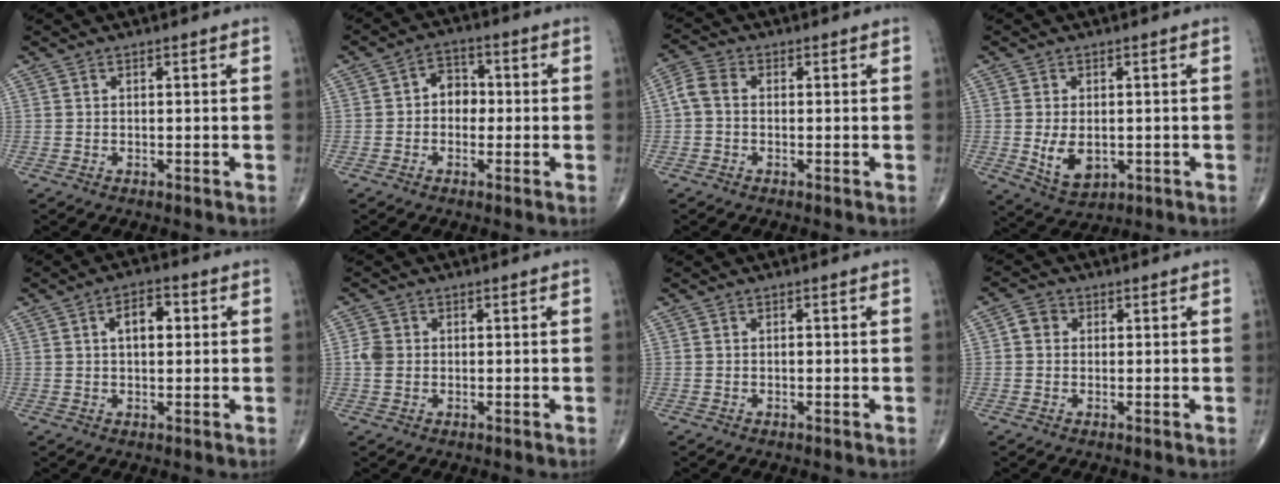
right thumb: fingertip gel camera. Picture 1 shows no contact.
{"total": 5.0, "force": [-0.4, 4.0, 3.0], "torque": [-0.017, 0.018, -0.019]}
{"total": 4.1, "force": [-0.2, 2.9, 2.9], "torque": [-0.061, 0.012, -0.014]}
{"total": 6.6, "force": [-0.8, 4.2, 5.0], "torque": [-0.073, -0.010, -0.002]}
{"total": 5.5, "force": [1.1, 3.0, 4.4], "torque": [-0.058, 0.010, 0.012]}
{"total": 3.1, "force": [0.0, 2.6, 1.6], "torque": [-0.030, 0.007, -0.004]}
{"total": 0.6, "force": [-0.1, 0.4, 0.4], "torque": [-0.005, 0.001, -0.004]}
{"total": 3.0, "force": [0.3, 2.6, 1.4], "torque": [-0.012, 0.007, 0.001]}